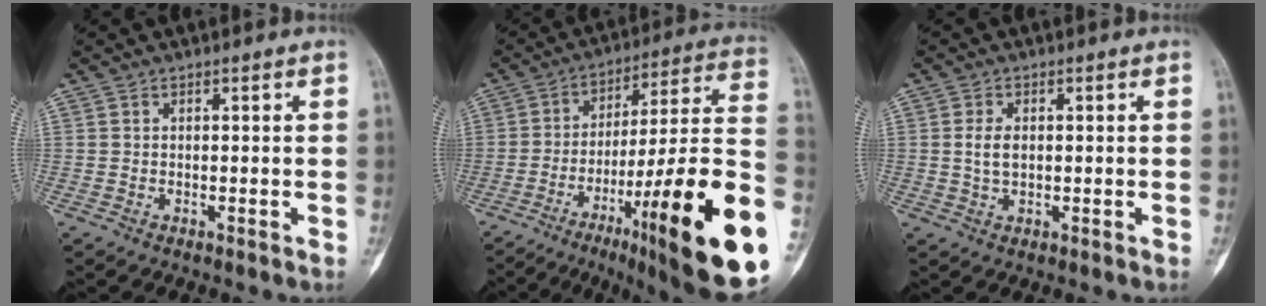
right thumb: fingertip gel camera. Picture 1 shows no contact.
{"total": 31.1, "force": [-11.5, 4.6, 28.5], "torque": [-0.352, 0.048, -0.171]}
{"total": 3.3, "force": [0.3, 2.1, 2.5], "torque": [-0.051, 0.002, 0.006]}